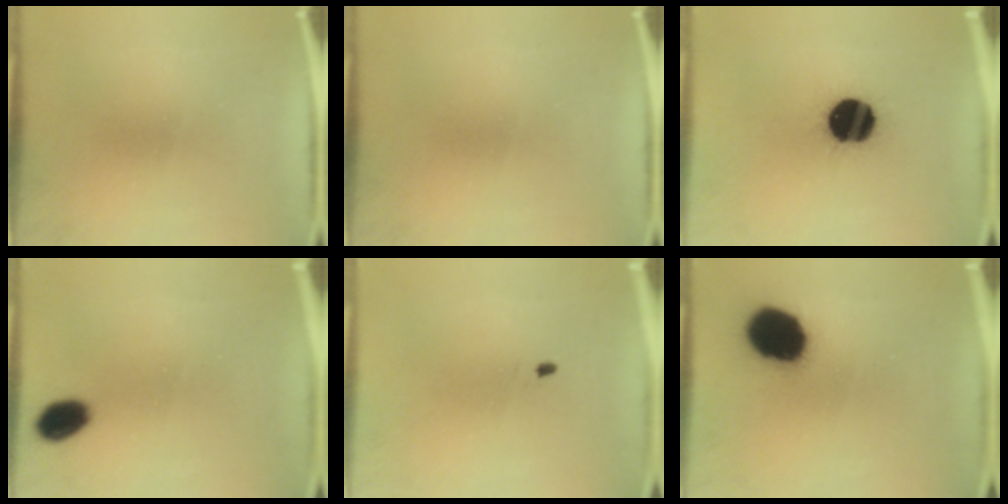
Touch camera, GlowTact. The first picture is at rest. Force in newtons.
{"total": 0.0}
{"total": 16.8}
{"total": 5.1}
{"total": 0.5}
{"total": 15.0}